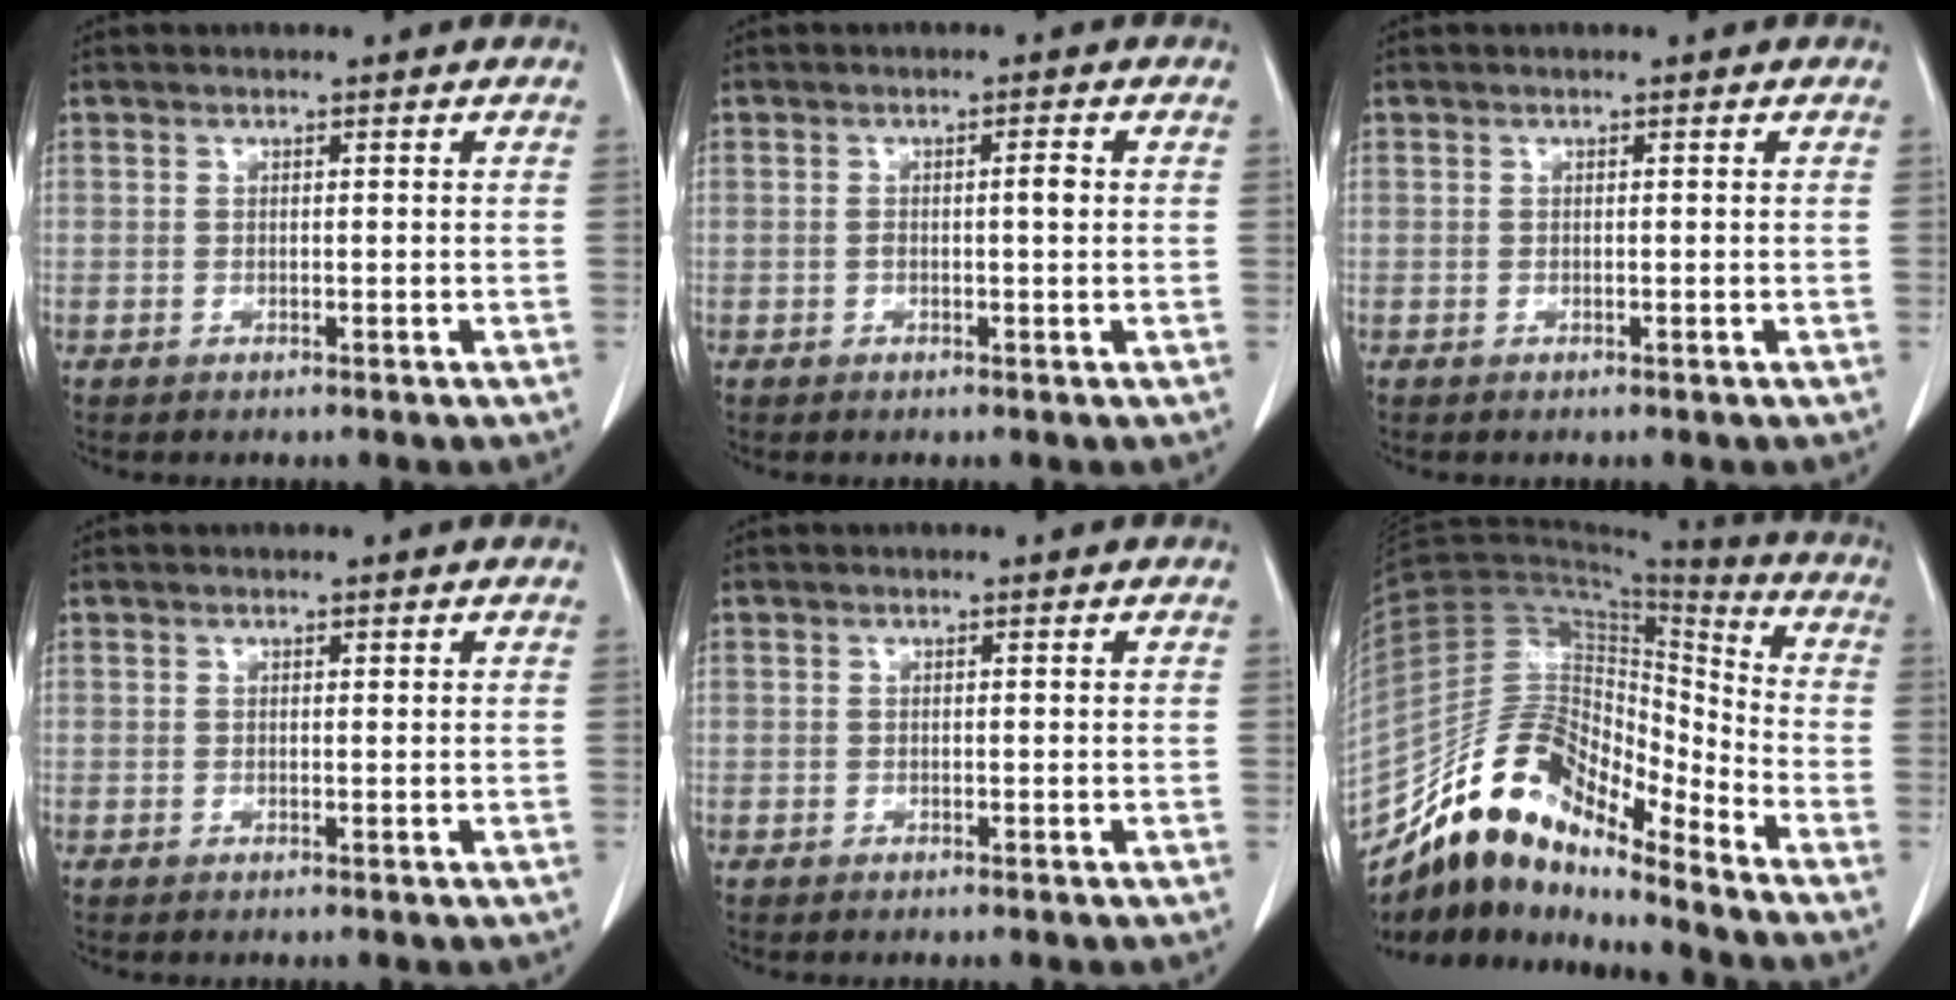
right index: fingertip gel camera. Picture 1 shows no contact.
{"total": 1.8, "force": [0.0, 0.2, 1.8], "torque": [-0.030, 0.003, -0.001]}
{"total": 0.0}
{"total": 0.0}
{"total": 0.0}
{"total": 15.5, "force": [-12.9, 5.0, 7.0], "torque": [-0.114, 0.060, -0.234]}